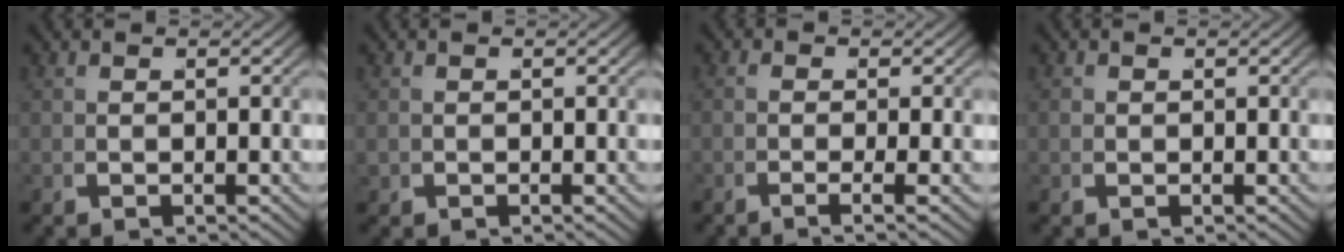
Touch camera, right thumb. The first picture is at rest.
{"total": 0.8, "force": [-0.2, 0.7, 0.2], "torque": [-0.007, -0.005, -0.002]}
{"total": 1.1, "force": [-0.6, -0.8, 0.4], "torque": [0.008, 0.009, -0.024]}
{"total": 1.1, "force": [0.1, 1.0, 0.5], "torque": [-0.008, -0.001, 0.001]}